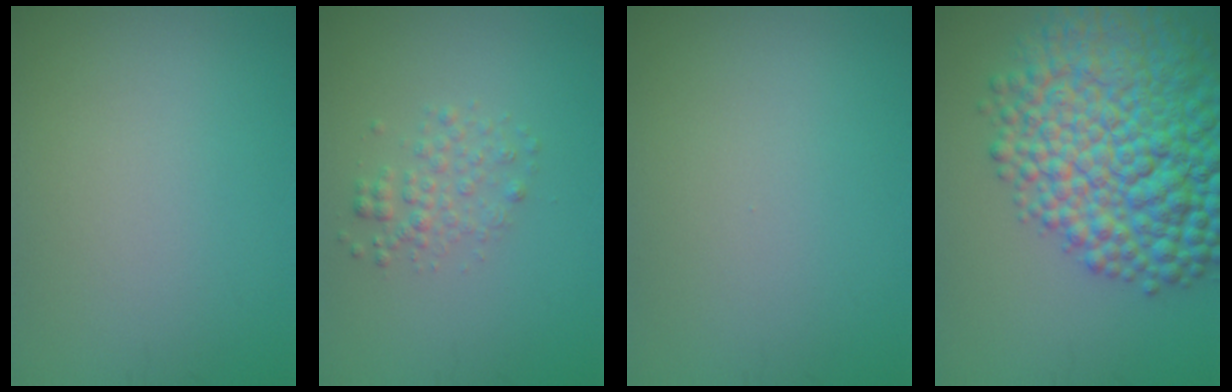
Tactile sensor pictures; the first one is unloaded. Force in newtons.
{"total": 1.9, "press": 1.9, "slide": 0.1}
{"total": 0.0}
{"total": 13.2, "press": 13.2, "slide": 0.3}